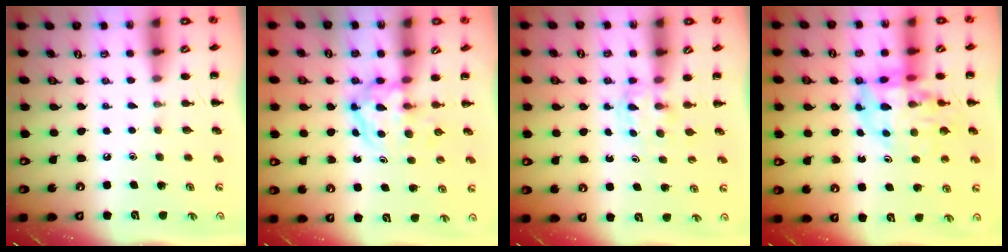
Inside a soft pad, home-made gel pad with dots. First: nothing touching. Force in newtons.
{"total": 3.8, "press": 3.8, "slide": 0.4}
{"total": 2.6, "press": 2.4, "slide": 1.1}
{"total": 12.7, "press": 12.3, "slide": 3.3}